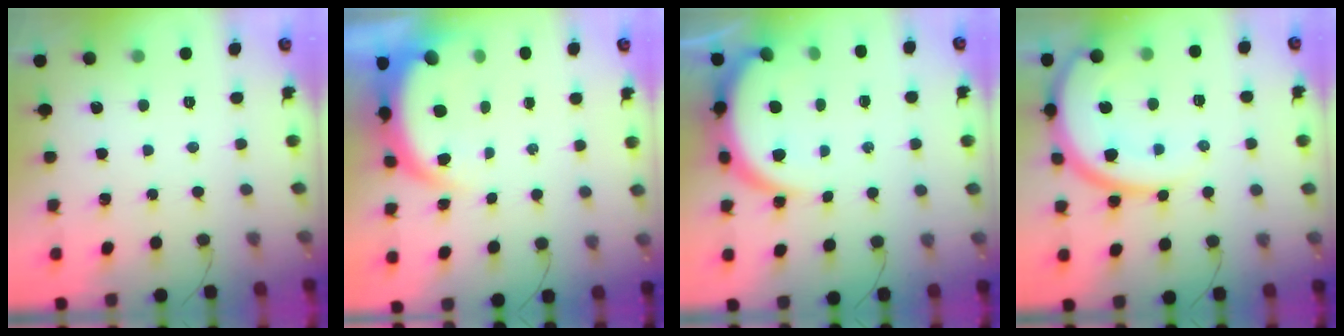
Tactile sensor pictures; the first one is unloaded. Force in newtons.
{"total": 5.6, "press": 5.6, "slide": 1.0}
{"total": 8.4, "press": 8.3, "slide": 1.0}
{"total": 13.8, "press": 13.8, "slide": 1.2}